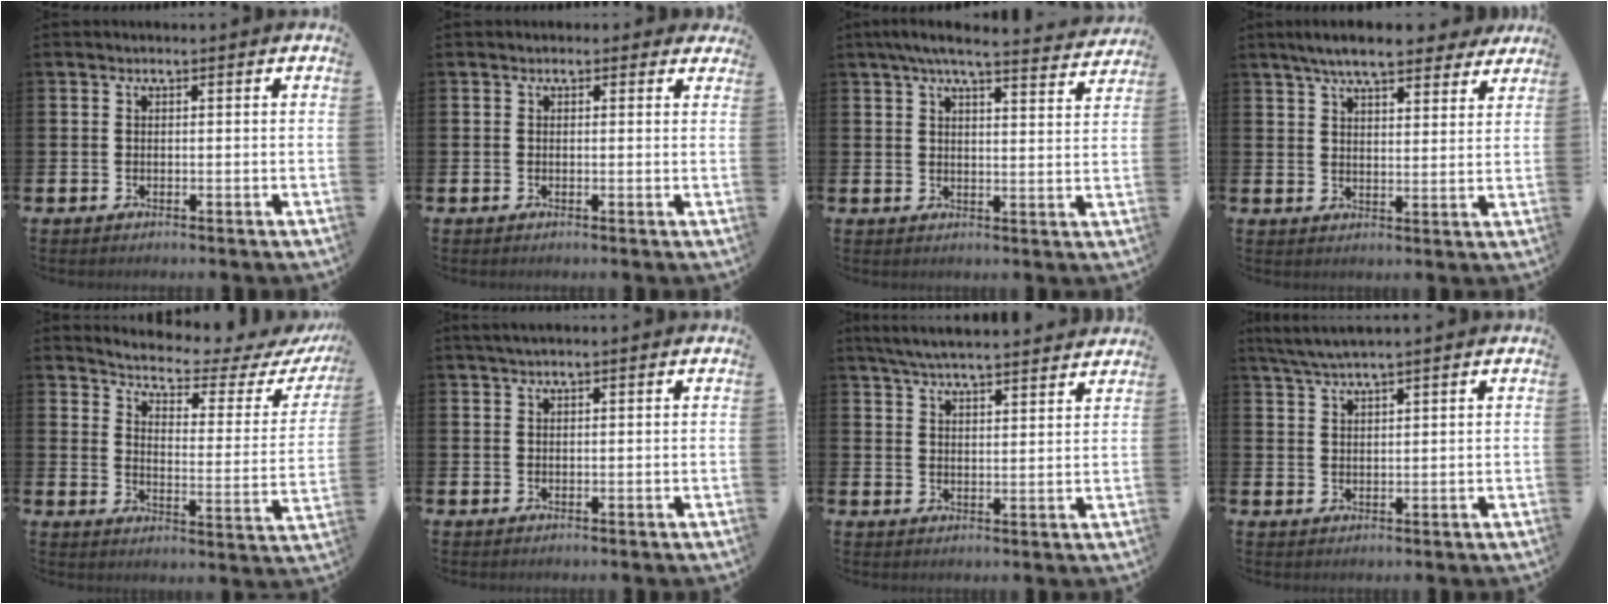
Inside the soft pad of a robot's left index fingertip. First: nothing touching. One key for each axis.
{"total": 0.6, "fx": 0.3, "fy": 0.5, "fz": 0.1, "tx": 0.002, "ty": 0.006, "tz": 0.003}
{"total": 5.8, "fx": 5.3, "fy": 0.2, "fz": 2.4, "tx": -0.052, "ty": -0.024, "tz": 0.091}
{"total": 7.8, "fx": 6.9, "fy": 1.6, "fz": 3.1, "tx": -0.068, "ty": -0.024, "tz": 0.123}
{"total": 4.4, "fx": 4.1, "fy": 0.8, "fz": 1.4, "tx": -0.044, "ty": -0.039, "tz": 0.059}
{"total": 1.2, "fx": 1.0, "fy": 0.0, "fz": 0.7, "tx": -0.018, "ty": 0.004, "tz": 0.018}
{"total": 5.7, "fx": 5.6, "fy": 0.2, "fz": 1.4, "tx": -0.041, "ty": -0.026, "tz": 0.100}
{"total": 3.6, "fx": 3.3, "fy": -0.1, "fz": 1.5, "tx": -0.044, "ty": -0.001, "tz": 0.062}